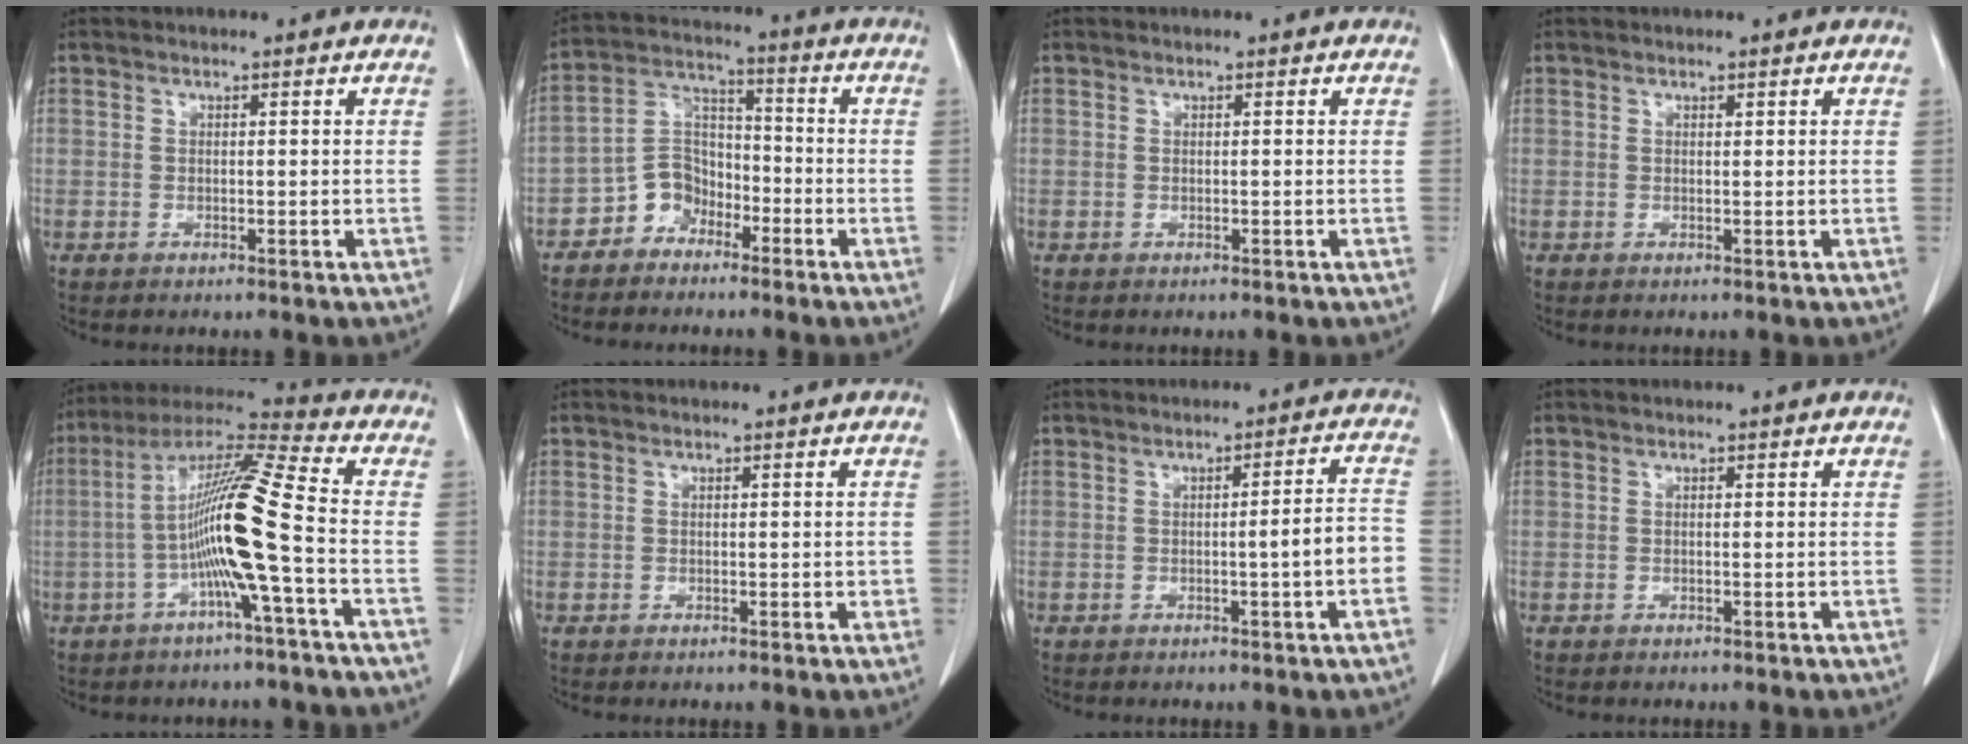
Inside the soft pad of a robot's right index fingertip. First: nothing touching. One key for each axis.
{"total": 6.7, "fx": -4.1, "fy": 4.7, "fz": 2.2, "tx": -0.043, "ty": 0.019, "tz": -0.079}
{"total": 0.0}
{"total": 0.0}
{"total": 13.4, "fx": -2.7, "fy": -1.3, "fz": 13.1, "tx": -0.243, "ty": 0.014, "tz": -0.062}
{"total": 1.1, "fx": -0.1, "fy": 0.6, "fz": 1.0, "tx": -0.011, "ty": 0.001, "tz": 0.000}
{"total": 5.1, "fx": -1.4, "fy": -0.4, "fz": 4.9, "tx": -0.063, "ty": 0.009, "tz": -0.021}
{"total": 0.0}